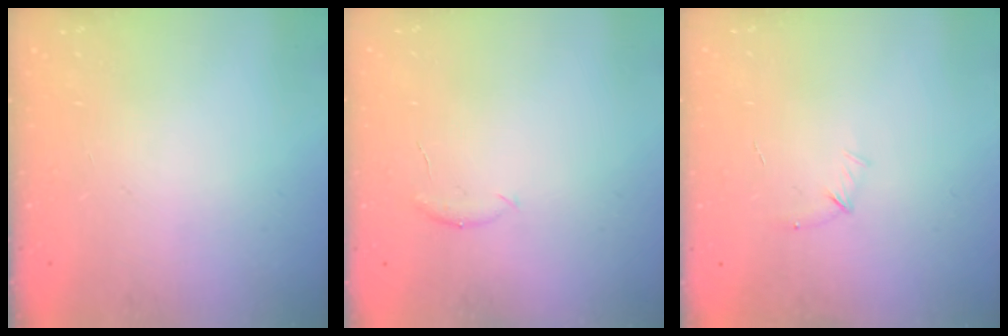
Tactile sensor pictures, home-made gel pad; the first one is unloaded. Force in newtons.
{"total": 5.0, "press": 4.9, "slide": 1.0}
{"total": 4.9, "press": 4.7, "slide": 1.2}